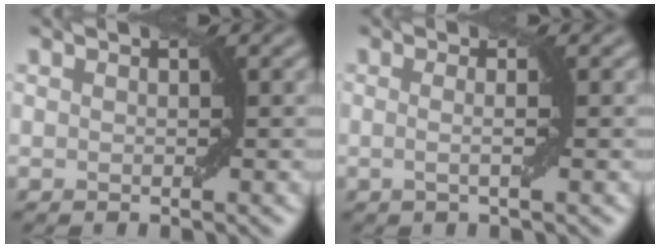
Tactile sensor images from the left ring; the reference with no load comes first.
{"total": 1.9, "force": [0.0, 0.5, 1.9], "torque": [-0.020, -0.004, -0.014]}